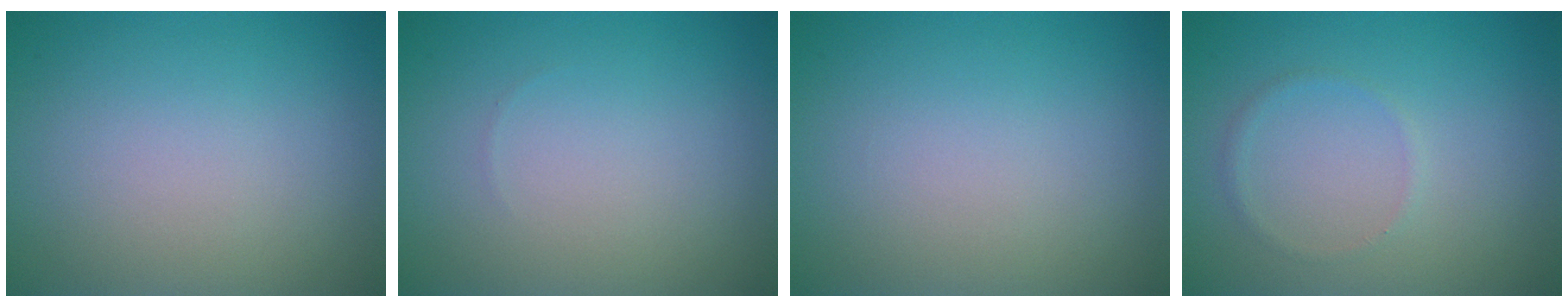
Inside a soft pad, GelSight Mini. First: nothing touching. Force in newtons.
{"total": 0.0}
{"total": 0.0}
{"total": 0.8, "press": 0.8, "slide": 0.2}